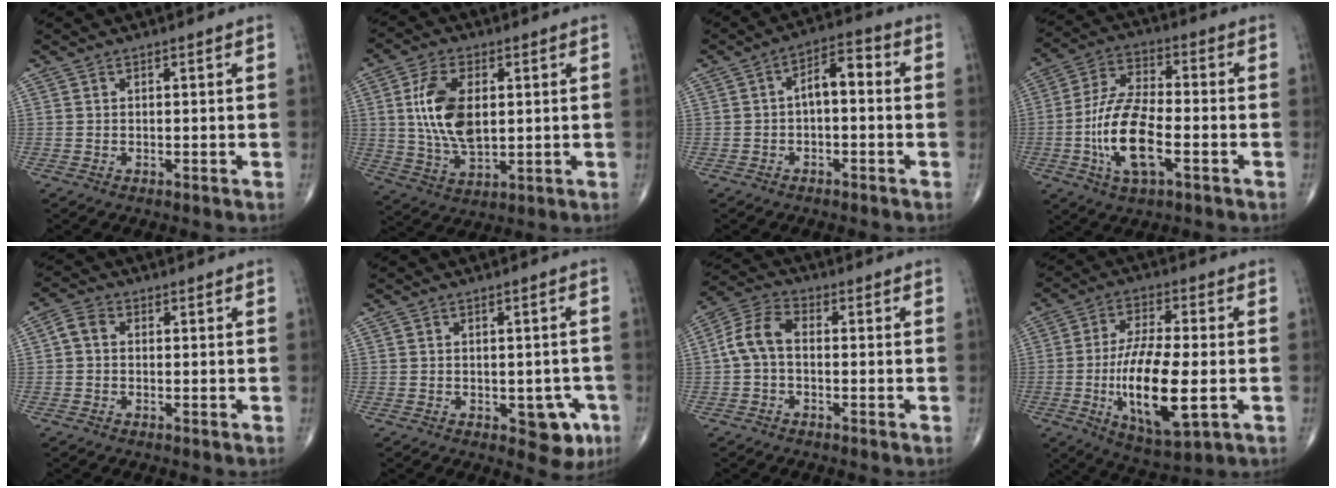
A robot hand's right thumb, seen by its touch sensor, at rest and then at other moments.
{"total": 12.6, "force": [2.0, 6.8, 10.4], "torque": [-0.199, -0.008, 0.042]}
{"total": 5.9, "force": [-0.3, 3.0, 5.1], "torque": [-0.071, 0.032, -0.016]}
{"total": 14.4, "force": [-4.0, 6.0, 12.5], "torque": [-0.251, 0.019, -0.076]}
{"total": 3.1, "force": [0.0, 2.2, 2.1], "torque": [-0.035, 0.008, -0.009]}
{"total": 6.3, "force": [-2.3, 3.5, 4.7], "torque": [-0.024, 0.005, -0.024]}
{"total": 6.8, "force": [-0.5, 4.0, 5.5], "torque": [-0.111, 0.023, -0.022]}
{"total": 16.8, "force": [-3.2, 5.8, 15.4], "torque": [-0.280, -0.004, -0.049]}